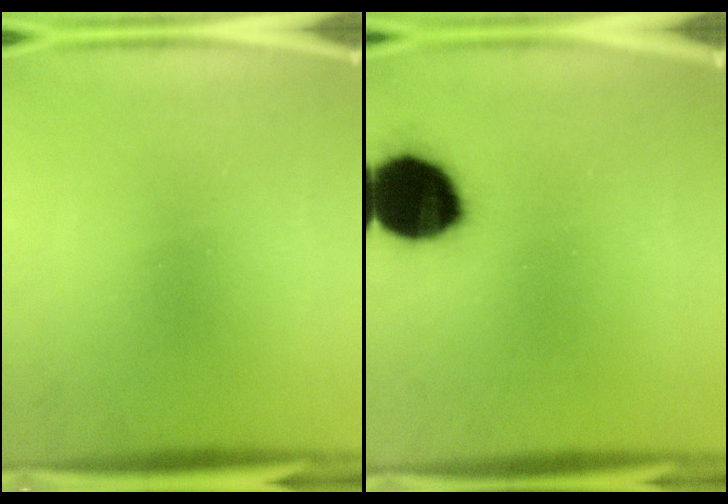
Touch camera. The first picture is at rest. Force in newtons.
{"total": 18.2}